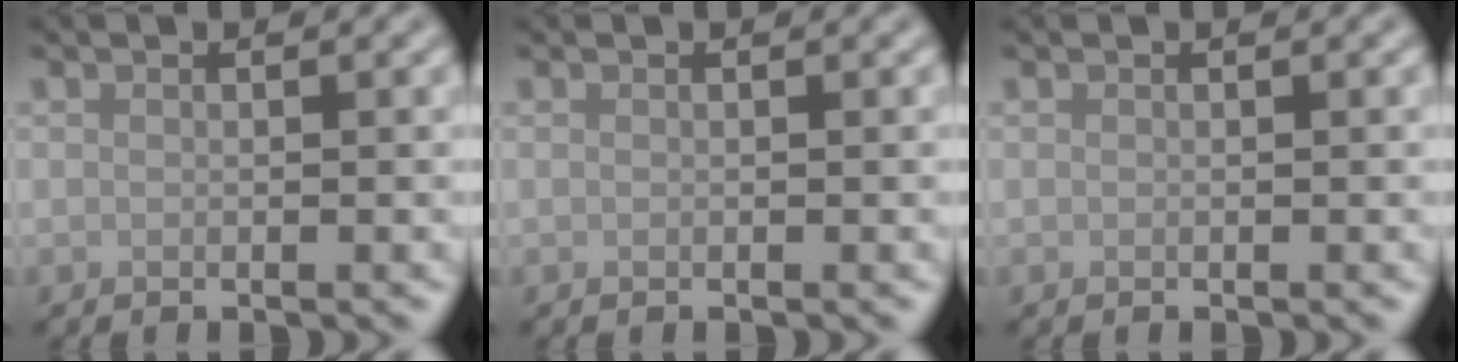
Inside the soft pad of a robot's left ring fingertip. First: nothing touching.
{"total": 0.0}
{"total": 0.0}